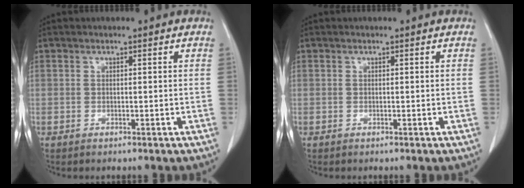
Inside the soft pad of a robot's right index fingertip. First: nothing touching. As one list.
[{"total": 0.0}]